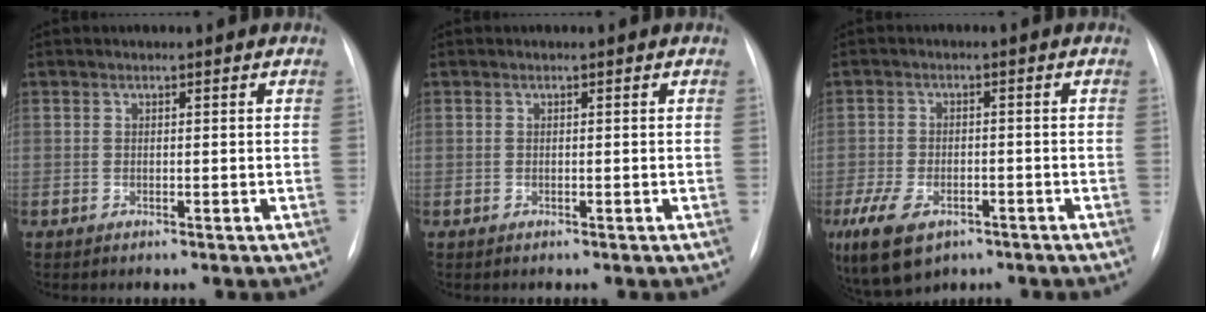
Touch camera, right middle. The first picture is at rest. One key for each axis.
{"total": 0.0}
{"total": 9.4, "fx": -5.5, "fy": 5.1, "fz": 5.7, "tx": -0.120, "ty": -0.011, "tz": -0.085}